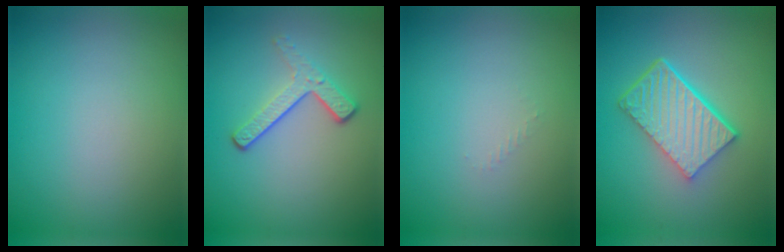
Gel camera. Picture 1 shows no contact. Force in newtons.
{"total": 3.2, "press": 2.2, "slide": 2.3}
{"total": 0.5, "press": 0.5, "slide": 0.2}
{"total": 6.6, "press": 4.4, "slide": 4.9}